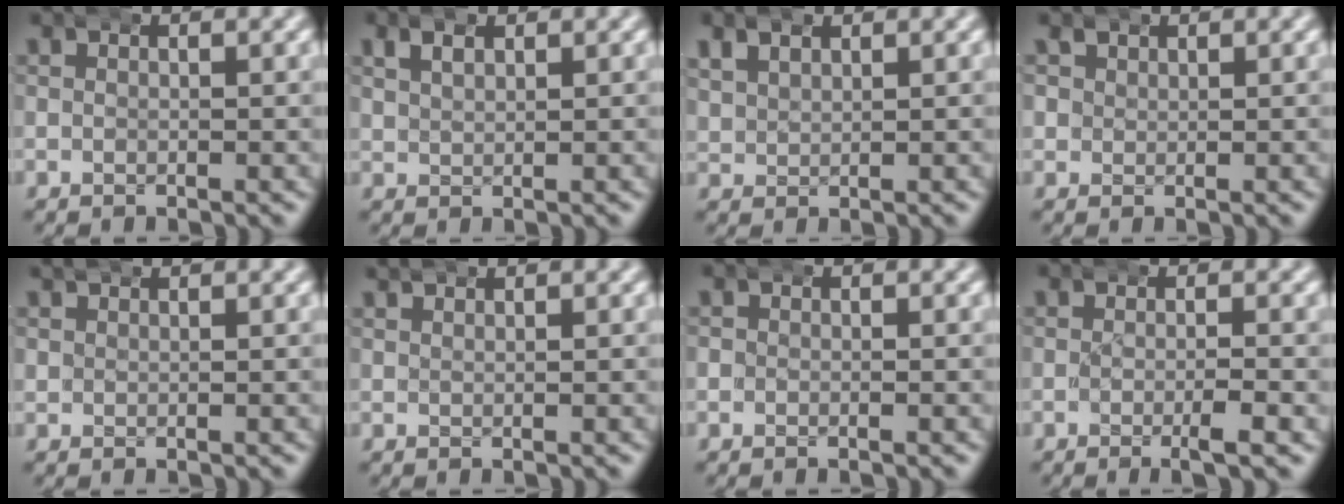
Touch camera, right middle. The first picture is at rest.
{"total": 1.3, "force": [0.8, 0.8, 0.6], "torque": [-0.013, 0.003, 0.020]}
{"total": 2.3, "force": [1.3, 1.7, 0.8], "torque": [-0.024, 0.000, 0.029]}
{"total": 1.2, "force": [0.9, 0.9, 0.0], "torque": [-0.003, -0.002, 0.022]}
{"total": 0.9, "force": [0.9, 0.2, 0.2], "torque": [-0.006, 0.001, 0.017]}
{"total": 1.2, "force": [1.1, -0.1, 0.2], "torque": [-0.006, 0.003, 0.020]}
{"total": 0.7, "force": [-0.2, 0.6, 0.2], "torque": [-0.008, 0.003, -0.004]}
{"total": 1.6, "force": [-0.9, 0.0, 1.4], "torque": [-0.024, 0.004, -0.017]}